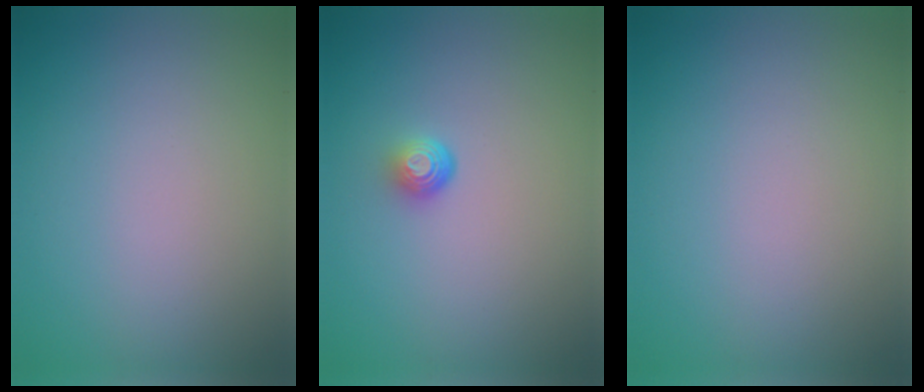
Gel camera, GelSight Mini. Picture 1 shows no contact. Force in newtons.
{"total": 1.7, "press": 1.1, "slide": 1.3}
{"total": 0.0}